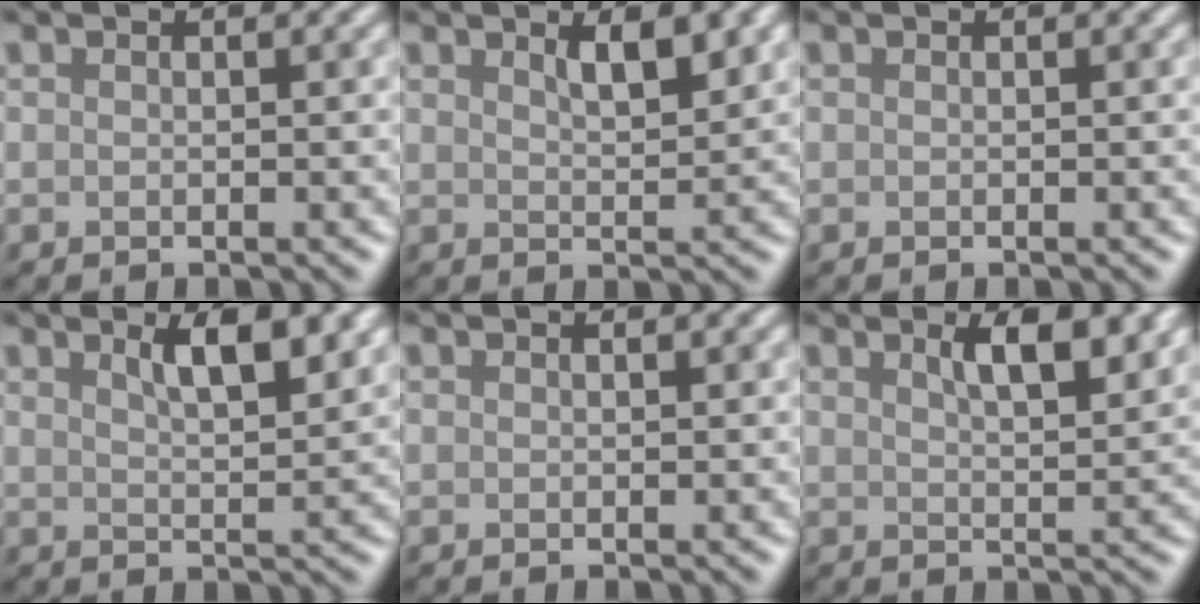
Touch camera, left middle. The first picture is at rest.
{"total": 2.7, "force": [1.6, 0.7, 2.0], "torque": [-0.031, -0.003, 0.029]}
{"total": 0.0}
{"total": 4.4, "force": [2.3, 1.3, 3.5], "torque": [-0.047, 0.001, 0.037]}
{"total": 0.0}
{"total": 4.3, "force": [2.2, 1.3, 3.5], "torque": [-0.048, 0.002, 0.036]}